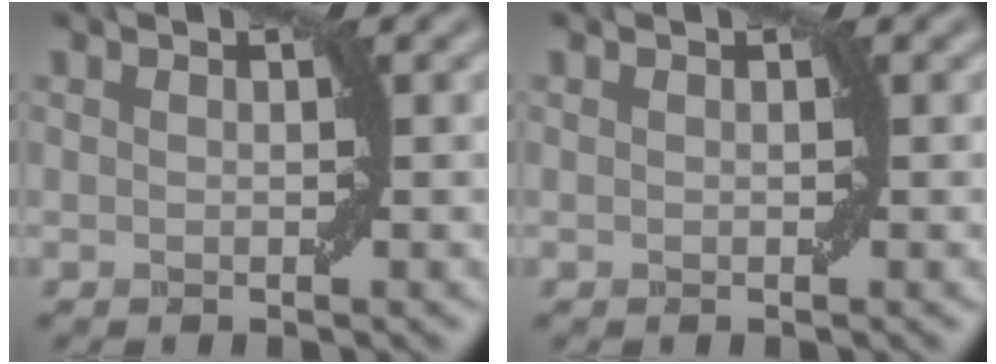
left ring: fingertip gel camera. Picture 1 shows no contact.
{"total": 0.0}